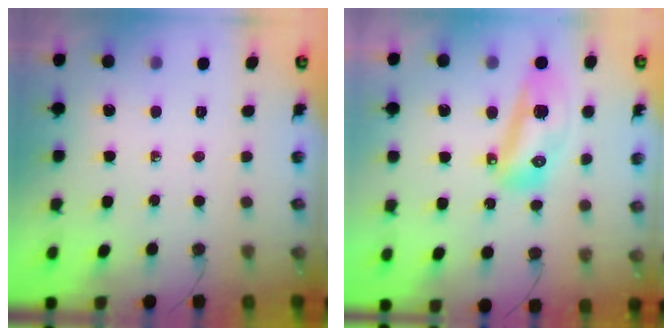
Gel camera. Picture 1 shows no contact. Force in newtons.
{"total": 12.6, "press": 12.5, "slide": 1.6}